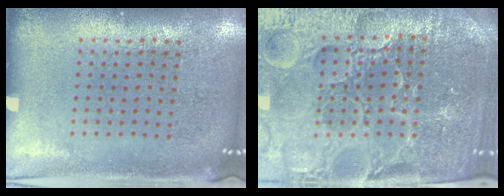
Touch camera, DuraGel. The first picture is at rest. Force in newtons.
{"total": 5.5, "press": 5.1, "slide": 2.0}